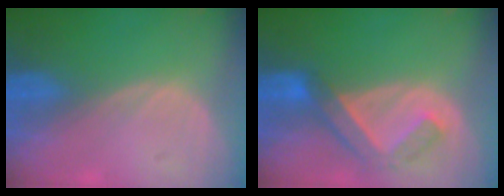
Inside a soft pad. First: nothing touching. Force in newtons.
{"total": 5.6, "press": 5.6, "slide": 0.3}